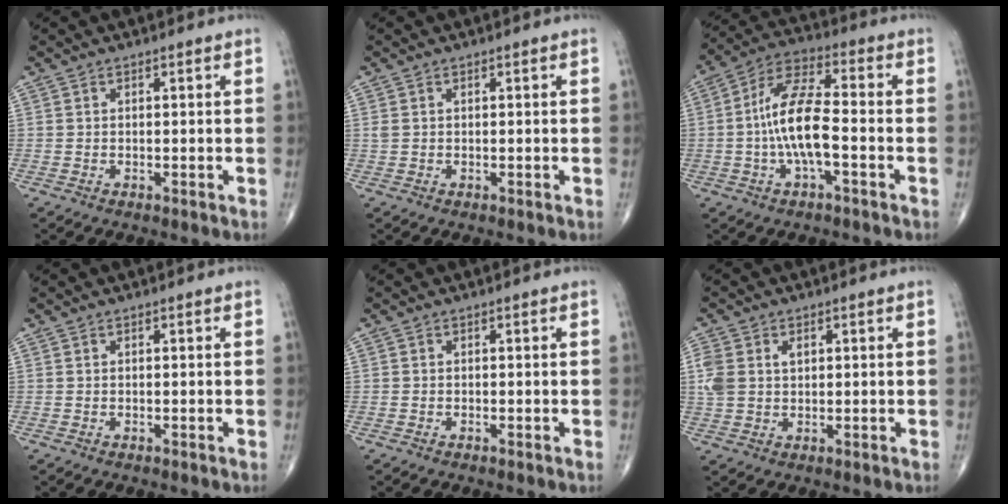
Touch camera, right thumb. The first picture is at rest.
{"total": 0.8, "force": [0.2, 0.5, 0.6], "torque": [-0.016, 0.009, 0.010]}
{"total": 12.0, "force": [-2.1, 4.1, 11.1], "torque": [-0.227, 0.037, -0.045]}
{"total": 0.0}
{"total": 0.0}
{"total": 5.5, "force": [1.2, 4.1, 3.5], "torque": [-0.078, 0.009, 0.029]}